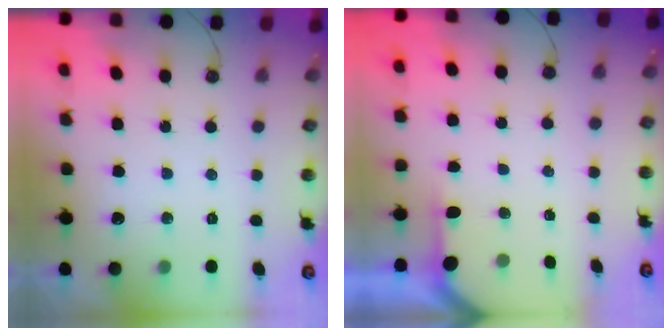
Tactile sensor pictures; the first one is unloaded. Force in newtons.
{"total": 1.4, "press": 1.4, "slide": 0.2}